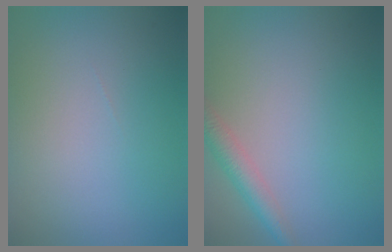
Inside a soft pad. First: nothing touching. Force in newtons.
{"total": 2.6, "press": 2.6, "slide": 0.2}